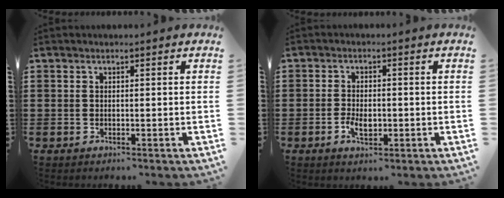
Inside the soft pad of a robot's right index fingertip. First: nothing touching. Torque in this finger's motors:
{"motor_torque": [1.18, 0.96, 0.13, 0.07]}